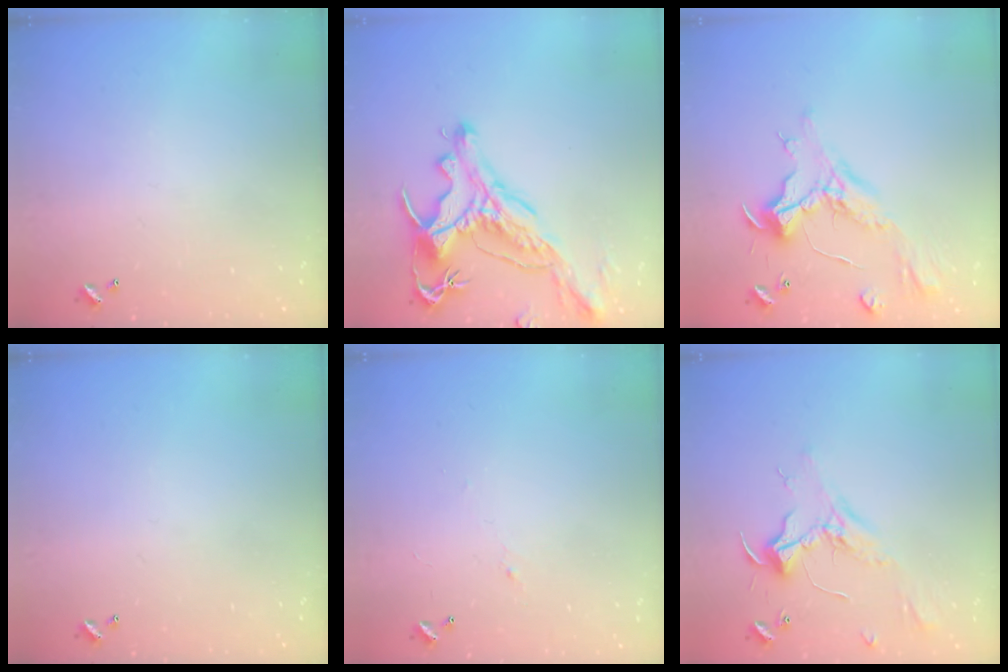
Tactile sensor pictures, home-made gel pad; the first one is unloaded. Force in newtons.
{"total": 3.1, "press": 2.8, "slide": 1.2}
{"total": 1.1, "press": 0.5, "slide": 1.0}
{"total": 0.0}
{"total": 1.2, "press": 1.1, "slide": 0.5}
{"total": 2.4, "press": 2.3, "slide": 0.7}